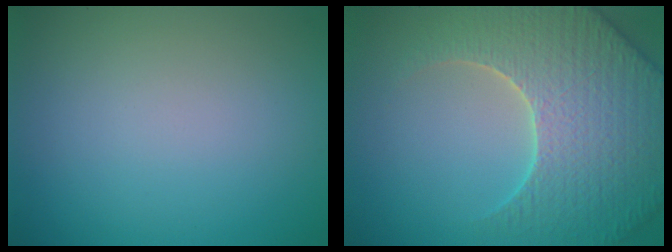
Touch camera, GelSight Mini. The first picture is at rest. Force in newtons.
{"total": 7.8, "press": 7.5, "slide": 2.0}